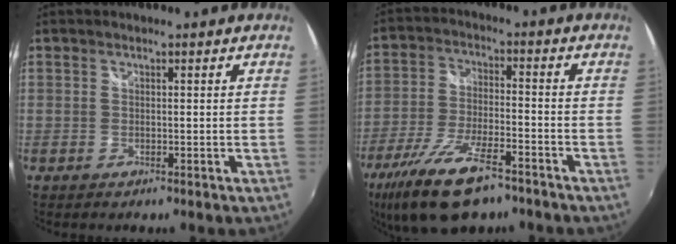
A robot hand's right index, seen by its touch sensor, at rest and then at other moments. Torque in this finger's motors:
{"motor_torque": [1.23, -0.91, 0.63, 0.14]}